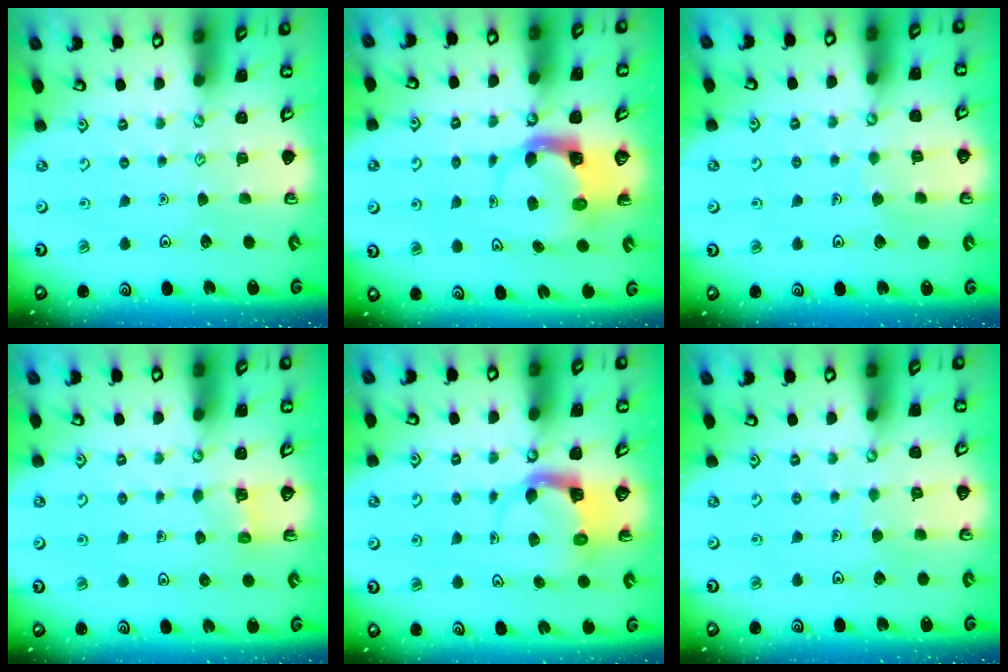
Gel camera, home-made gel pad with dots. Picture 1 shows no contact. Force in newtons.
{"total": 3.9, "press": 3.9, "slide": 0.6}
{"total": 3.1, "press": 3.0, "slide": 0.3}
{"total": 2.5, "press": 2.5, "slide": 0.1}
{"total": 3.8, "press": 3.7, "slide": 0.7}
{"total": 2.9, "press": 2.9, "slide": 0.2}